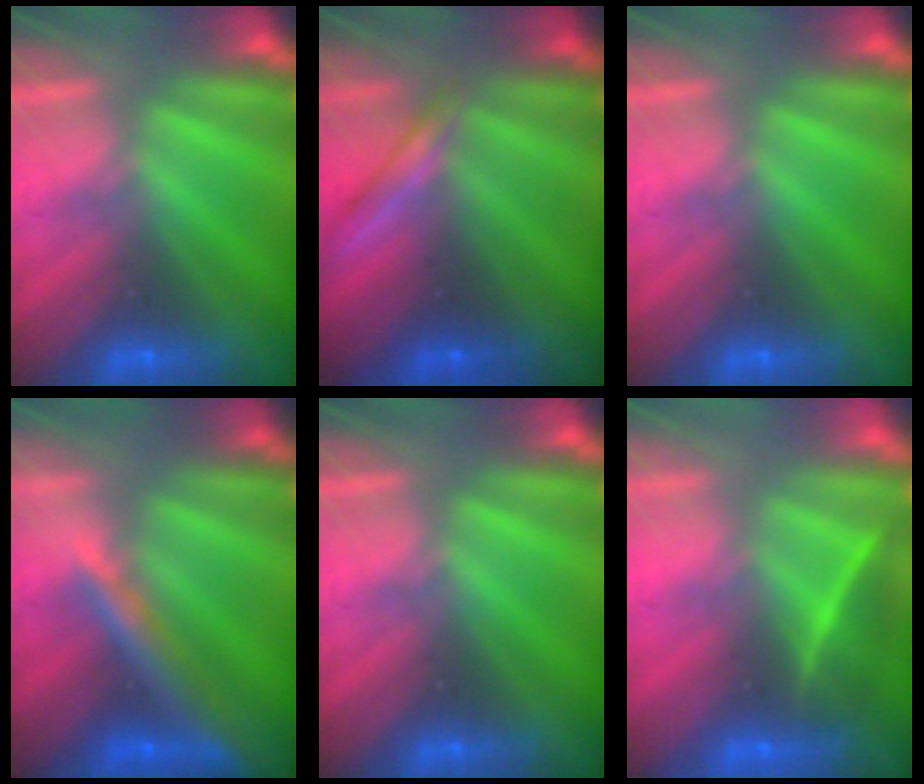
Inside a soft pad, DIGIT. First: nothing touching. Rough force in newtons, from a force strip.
{"total": 1.9}
{"total": 0.0}
{"total": 9.1}
{"total": 0.0}
{"total": 1.8}